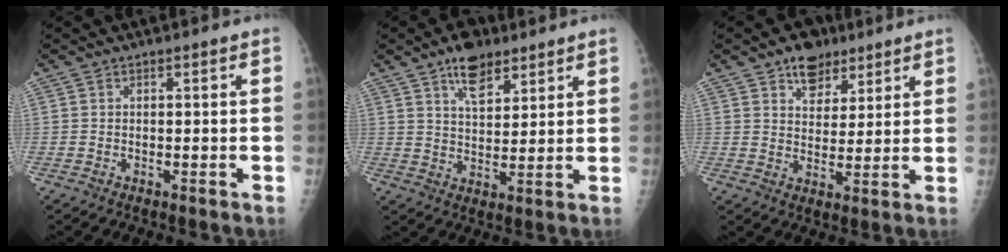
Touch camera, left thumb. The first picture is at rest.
{"total": 8.3, "force": [5.3, 4.1, 4.8], "torque": [-0.056, -0.028, 0.089]}
{"total": 7.6, "force": [5.0, 5.0, 2.9], "torque": [-0.013, -0.024, 0.080]}